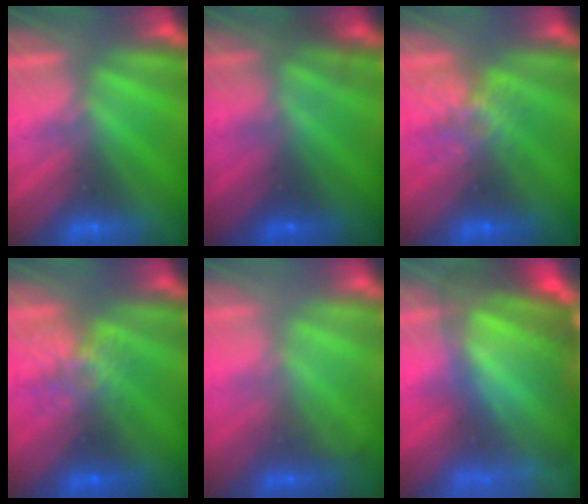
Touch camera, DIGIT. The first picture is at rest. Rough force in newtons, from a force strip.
{"total": 4.6}
{"total": 4.5}
{"total": 4.5}
{"total": 2.2}
{"total": 9.0}